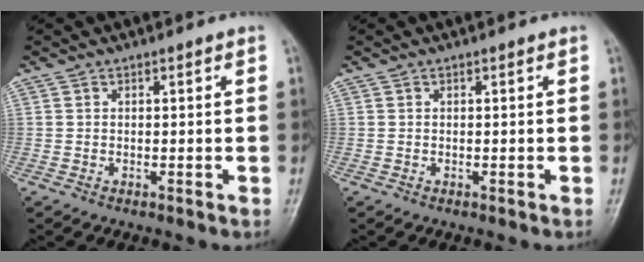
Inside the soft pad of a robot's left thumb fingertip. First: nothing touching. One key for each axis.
{"total": 0.0}